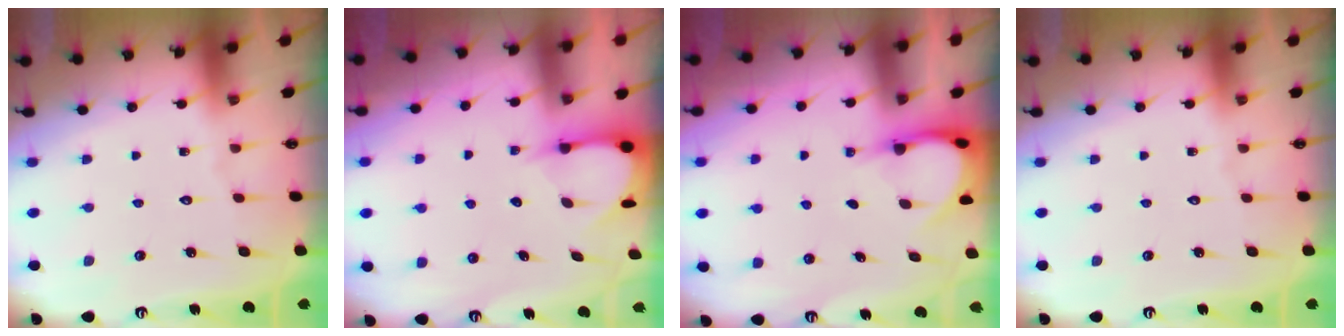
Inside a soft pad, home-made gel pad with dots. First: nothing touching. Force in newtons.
{"total": 3.4, "press": 3.4, "slide": 0.3}
{"total": 3.7, "press": 3.7, "slide": 0.3}
{"total": 0.0}